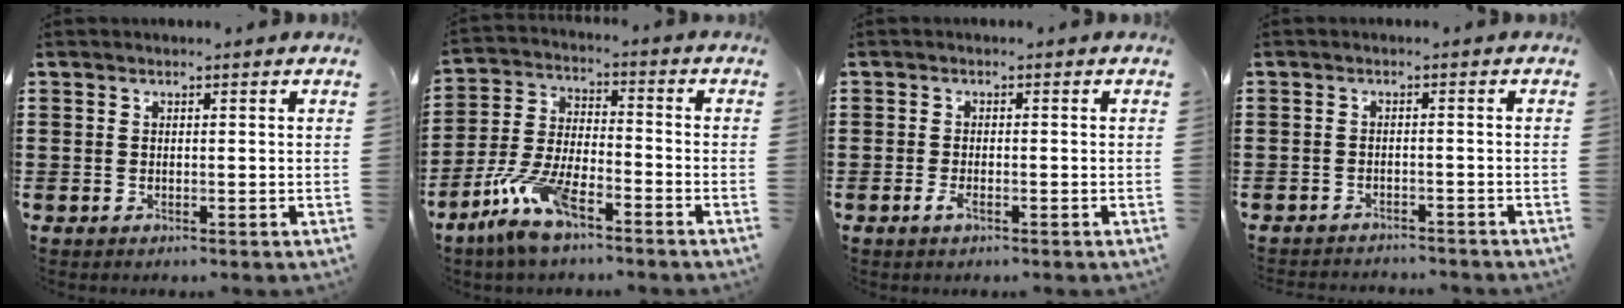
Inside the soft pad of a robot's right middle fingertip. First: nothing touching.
{"total": 9.6, "force": [-6.5, 2.6, 6.6], "torque": [-0.150, -0.002, -0.128]}
{"total": 1.9, "force": [-0.9, 0.6, 1.6], "torque": [-0.044, -0.007, -0.021]}
{"total": 1.7, "force": [-1.7, 0.2, -0.1], "torque": [-0.003, 0.003, -0.037]}